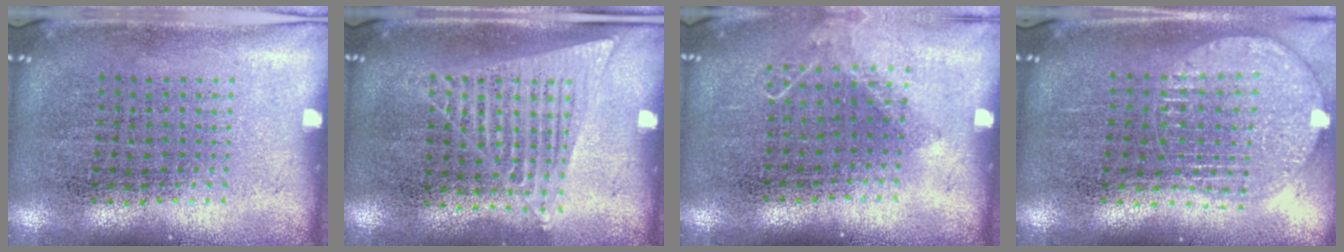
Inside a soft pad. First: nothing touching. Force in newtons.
{"total": 1.3, "press": 1.2, "slide": 0.6}
{"total": 0.8, "press": 0.8, "slide": 0.1}
{"total": 1.6, "press": 1.4, "slide": 0.8}